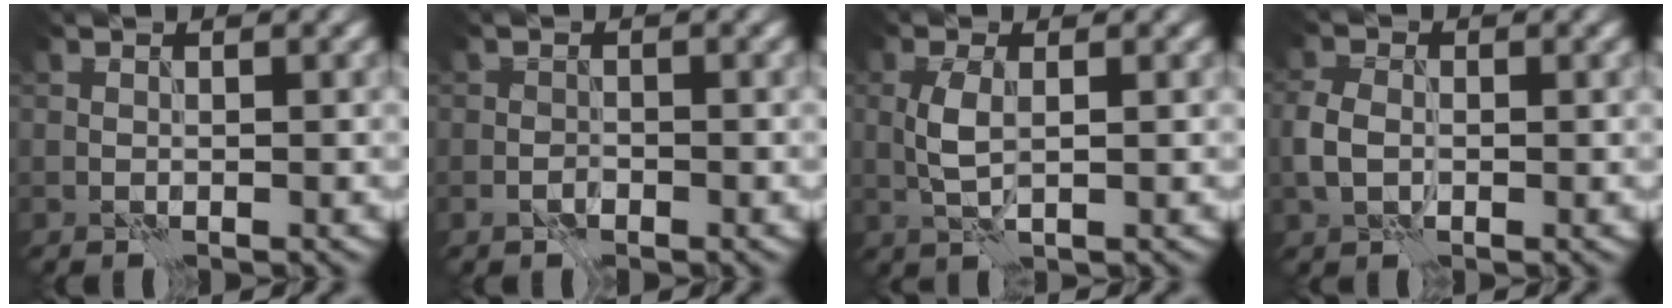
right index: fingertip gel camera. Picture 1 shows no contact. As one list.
[{"total": 1.1, "force": [-0.6, 0.7, 0.5], "torque": [-0.008, 0.002, -0.014]}, {"total": 2.6, "force": [0.1, 1.1, 2.4], "torque": [-0.059, 0.001, 0.003]}, {"total": 2.9, "force": [-0.4, 2.1, 2.0], "torque": [-0.046, 0.003, -0.013]}]